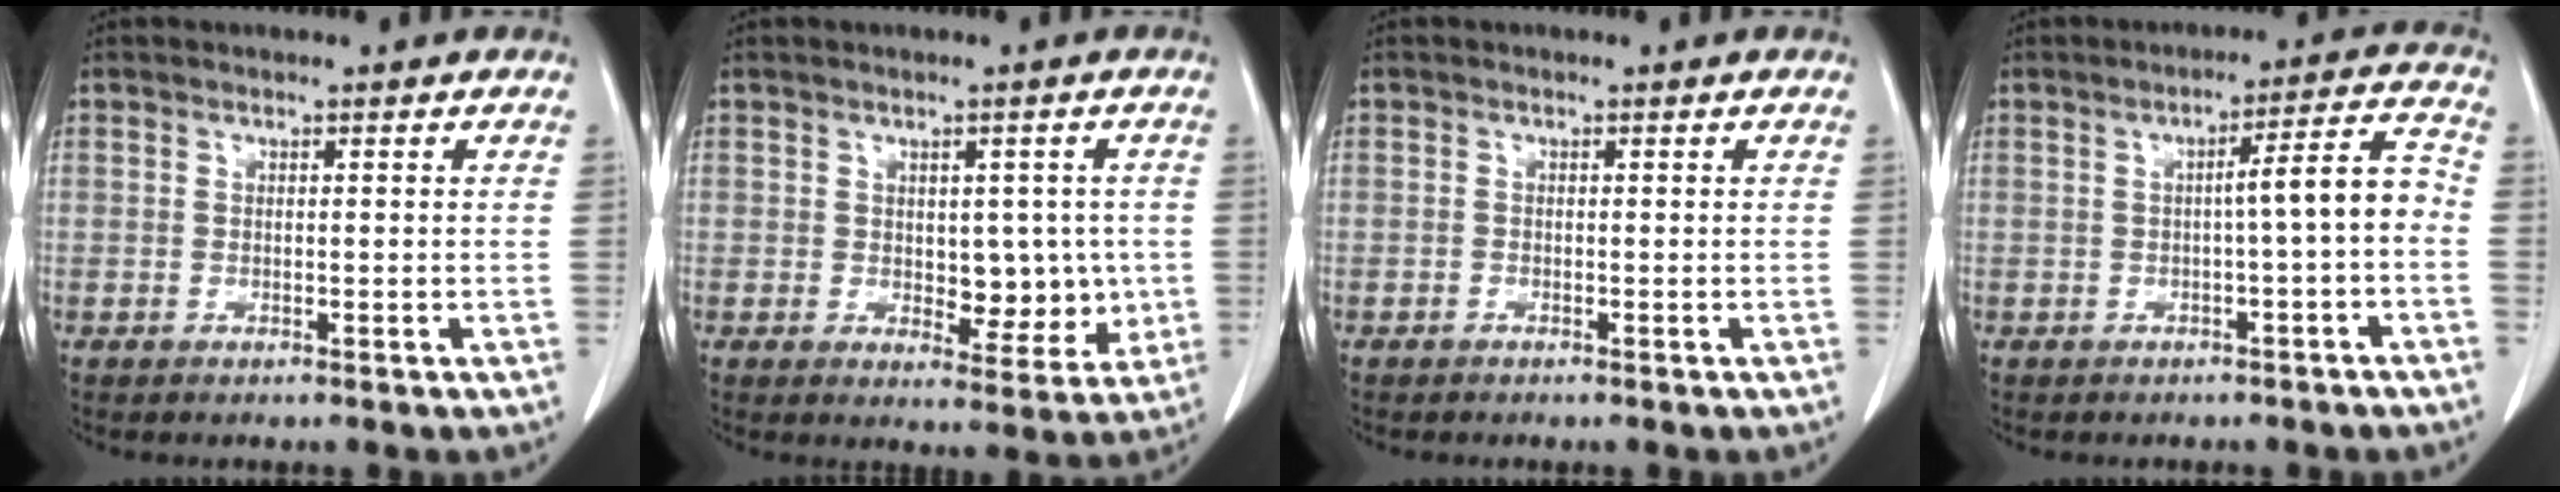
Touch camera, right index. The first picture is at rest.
{"total": 6.5, "force": [-0.1, 3.7, 5.3], "torque": [-0.053, 0.000, 0.011]}
{"total": 0.0}
{"total": 5.9, "force": [-1.1, 0.1, 5.8], "torque": [-0.079, 0.021, -0.016]}